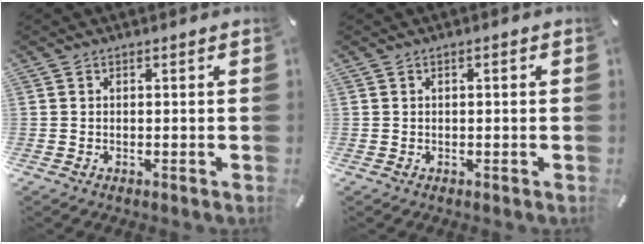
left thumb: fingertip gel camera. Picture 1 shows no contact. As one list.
[{"total": 0.7, "force": [-0.1, 0.2, 0.6], "torque": [-0.011, 0.000, -0.002]}]